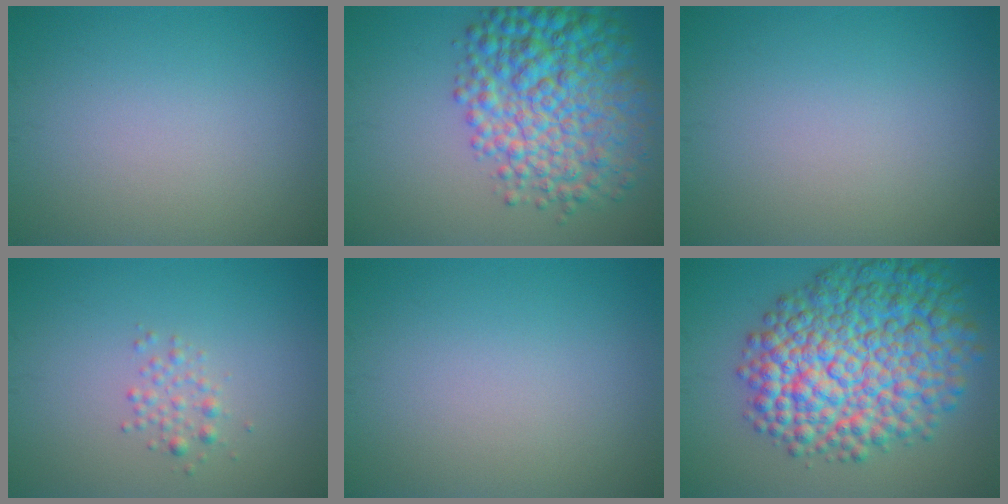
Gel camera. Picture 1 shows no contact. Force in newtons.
{"total": 9.4, "press": 9.4, "slide": 0.2}
{"total": 0.0}
{"total": 1.4, "press": 1.4, "slide": 0.1}
{"total": 0.0}
{"total": 12.9, "press": 12.9, "slide": 0.3}